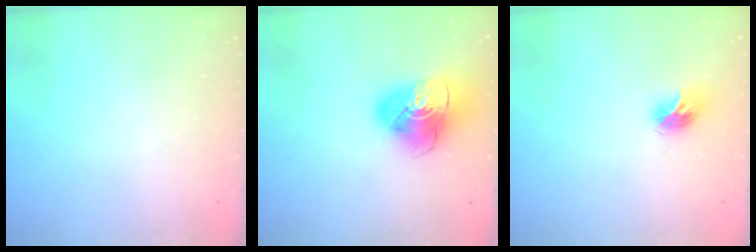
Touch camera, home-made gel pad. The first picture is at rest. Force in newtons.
{"total": 16.1, "press": 16.0, "slide": 2.1}
{"total": 8.6, "press": 8.6, "slide": 0.0}